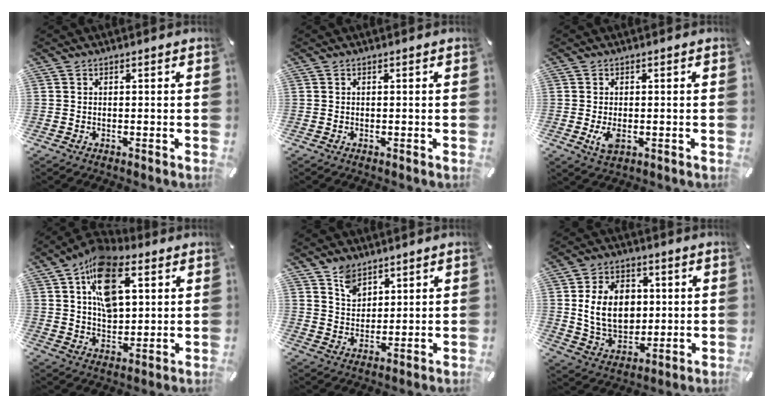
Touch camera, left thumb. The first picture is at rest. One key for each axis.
{"total": 0.0}
{"total": 3.8, "fx": -0.7, "fy": 2.1, "fz": 3.1, "tx": -0.081, "ty": -0.009, "tz": -0.017}
{"total": 16.0, "fx": 6.1, "fy": 9.8, "fz": 11.0, "tx": -0.187, "ty": -0.004, "tz": 0.112}
{"total": 6.1, "fx": 4.4, "fy": 4.1, "fz": 1.3, "tx": -0.025, "ty": -0.015, "tz": 0.083}
{"total": 12.9, "fx": 1.8, "fy": 9.9, "fz": 8.0, "tx": -0.158, "ty": 0.010, "tz": 0.033}